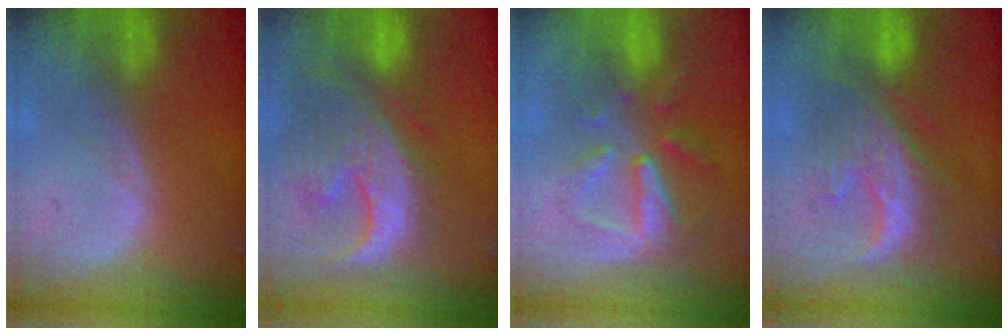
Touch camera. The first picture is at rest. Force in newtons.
{"total": 13.3, "press": 11.3, "slide": 7.0}
{"total": 8.2, "press": 7.4, "slide": 3.6}
{"total": 8.8, "press": 8.7, "slide": 0.5}